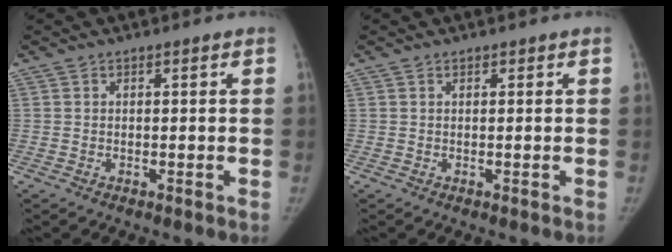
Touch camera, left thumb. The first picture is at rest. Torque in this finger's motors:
{"motor_torque": [-0.04, 0.44, 0.01, 0.12, -0.01]}